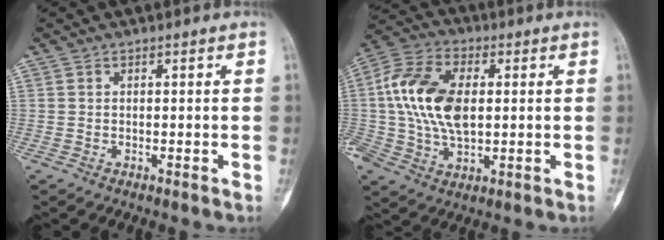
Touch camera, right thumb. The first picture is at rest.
{"total": 15.4, "force": [1.2, 9.0, 12.4], "torque": [-0.248, 0.014, 0.019]}